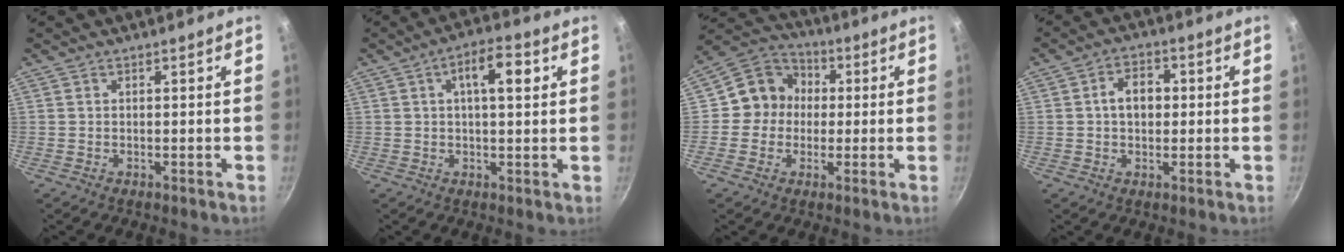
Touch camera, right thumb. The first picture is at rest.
{"total": 7.6, "force": [2.1, 3.0, 6.7], "torque": [-0.089, 0.011, 0.026]}
{"total": 9.6, "force": [0.2, 9.0, 3.4], "torque": [-0.014, 0.022, -0.019]}
{"total": 5.9, "force": [0.4, 4.3, 4.0], "torque": [-0.037, 0.013, 0.000]}